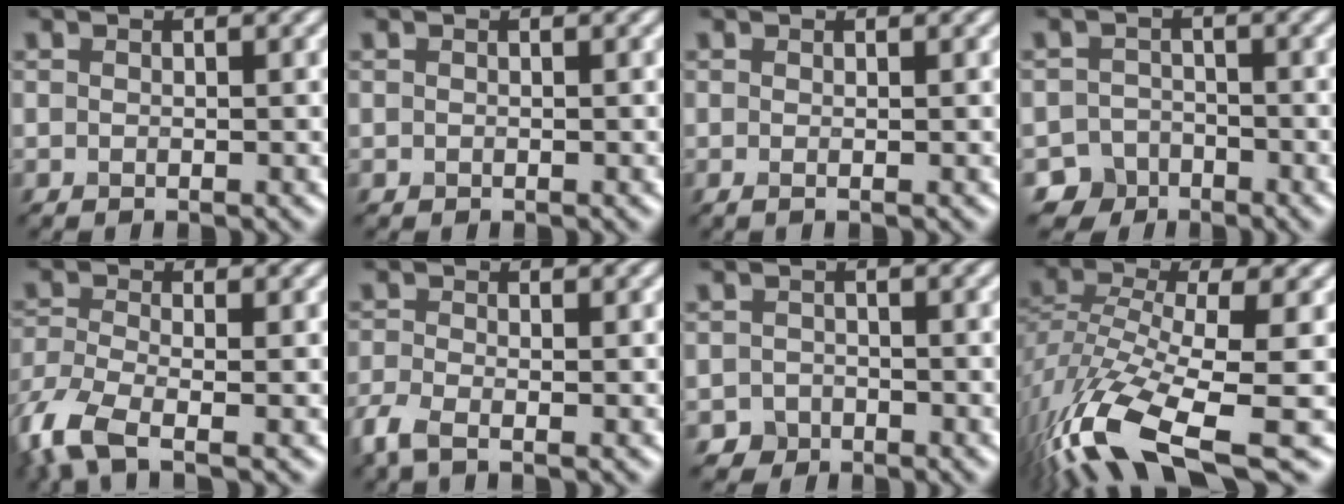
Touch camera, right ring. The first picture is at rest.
{"total": 0.0}
{"total": 0.6, "force": [0.0, 0.2, 0.6], "torque": [-0.008, -0.003, -0.002]}
{"total": 4.0, "force": [-2.9, 2.7, 0.1], "torque": [0.026, 0.002, -0.049]}
{"total": 6.3, "force": [-3.7, 2.5, 4.4], "torque": [-0.114, -0.020, -0.087]}
{"total": 2.7, "force": [-1.8, 0.8, 1.9], "torque": [-0.052, -0.010, -0.049]}
{"total": 1.6, "force": [-1.2, 1.1, -0.1], "torque": [0.010, 0.007, -0.022]}
{"total": 12.6, "force": [-6.4, 4.1, 10.1], "torque": [-0.219, -0.017, -0.107]}